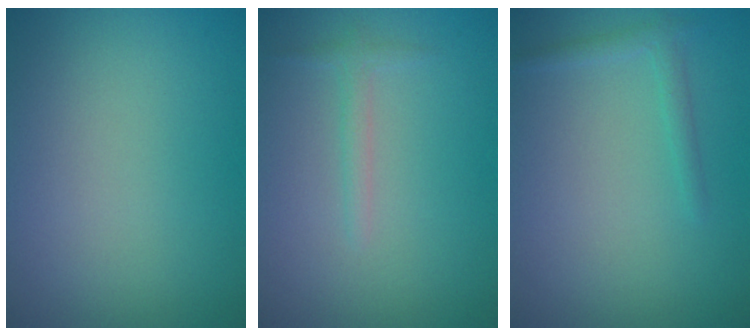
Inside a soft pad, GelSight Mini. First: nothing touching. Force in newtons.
{"total": 1.1, "press": 1.1, "slide": 0.1}
{"total": 1.2, "press": 1.2, "slide": 0.1}